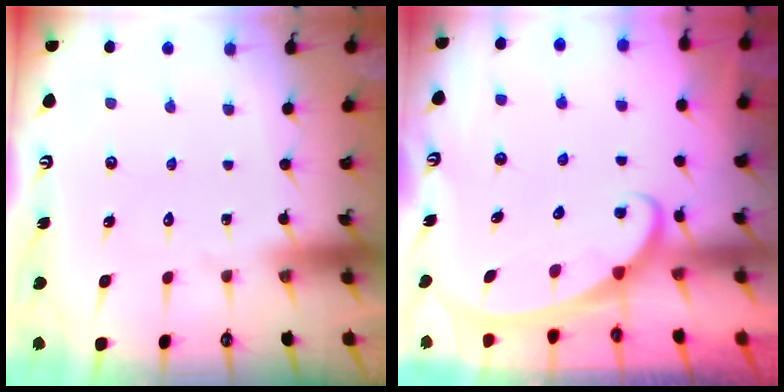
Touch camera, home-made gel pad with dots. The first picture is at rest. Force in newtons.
{"total": 2.3, "press": 2.3, "slide": 0.4}